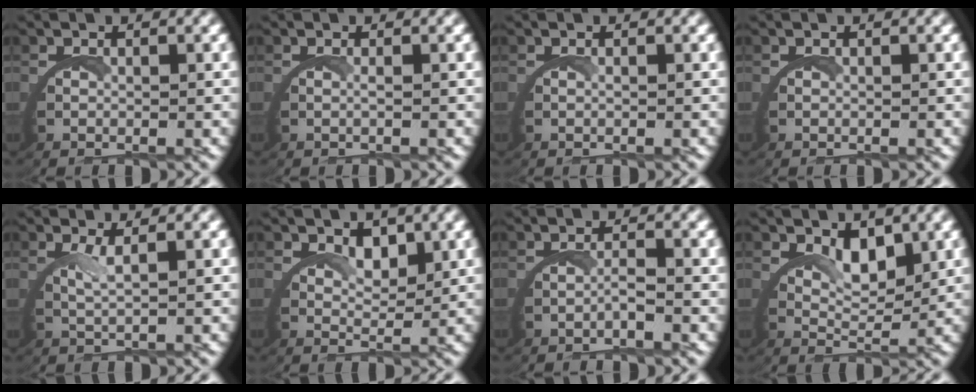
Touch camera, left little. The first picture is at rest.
{"total": 0.6, "force": [0.0, -0.3, 0.5], "torque": [-0.011, -0.001, -0.001]}
{"total": 0.0}
{"total": 0.0}
{"total": 1.8, "force": [1.1, -1.0, 1.1], "torque": [-0.025, -0.006, 0.025]}
{"total": 2.1, "force": [2.0, 0.0, 0.7], "torque": [-0.009, -0.012, 0.037]}
{"total": 0.9, "force": [-0.7, -0.5, 0.4], "torque": [-0.018, -0.007, -0.012]}
{"total": 2.6, "force": [2.3, 0.2, 1.3], "torque": [-0.021, -0.017, 0.044]}